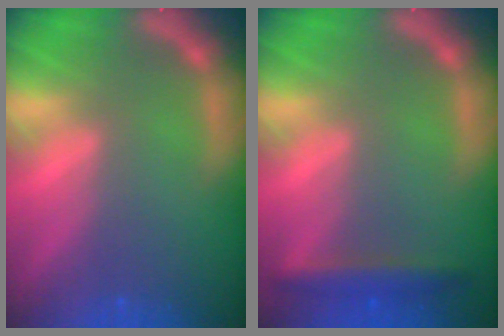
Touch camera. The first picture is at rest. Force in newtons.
{"total": 2.9}